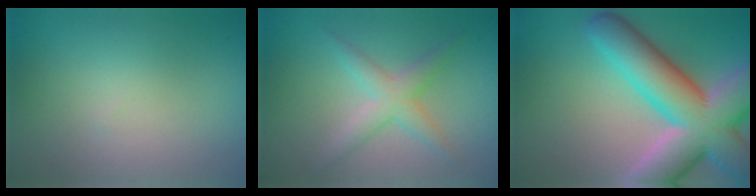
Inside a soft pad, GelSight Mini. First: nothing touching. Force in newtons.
{"total": 2.9, "press": 2.9, "slide": 0.0}
{"total": 12.8, "press": 12.8, "slide": 0.8}